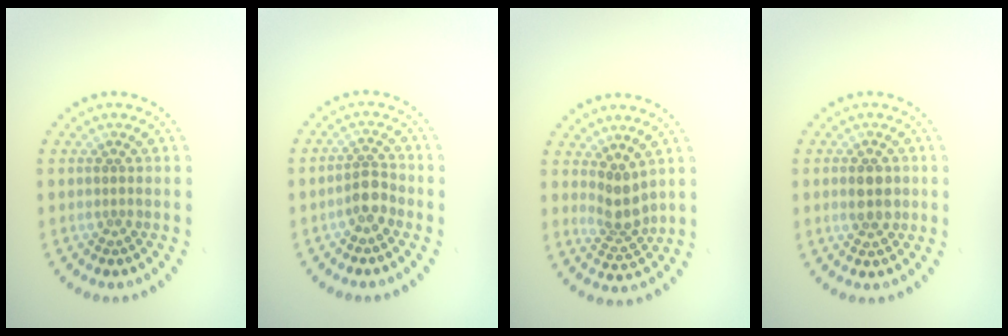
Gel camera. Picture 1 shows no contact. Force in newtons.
{"total": 2.1, "press": 1.8, "slide": 1.1}
{"total": 2.7, "press": 2.0, "slide": 1.8}
{"total": 2.4, "press": 2.4, "slide": 0.1}